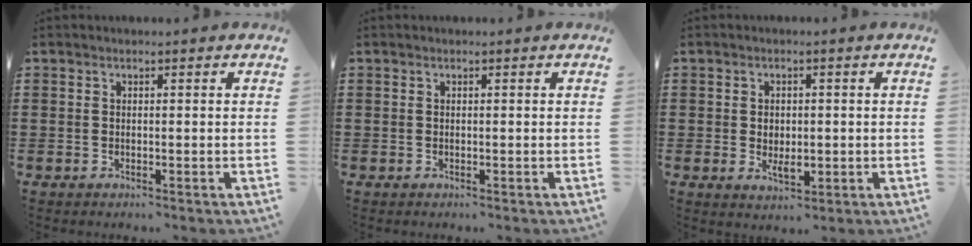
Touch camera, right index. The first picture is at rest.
{"total": 0.0}
{"total": 2.8, "force": [-0.2, 1.8, 2.2], "torque": [-0.035, 0.001, -0.005]}